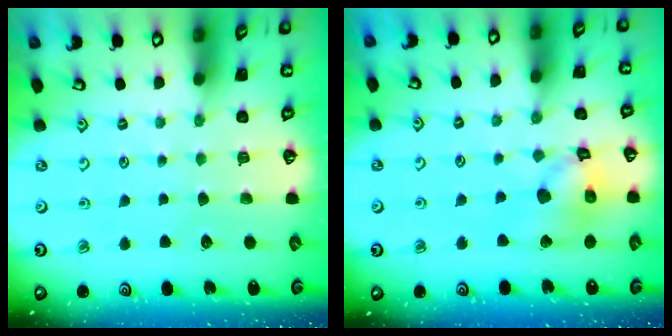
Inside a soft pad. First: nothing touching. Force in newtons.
{"total": 12.9, "press": 12.9, "slide": 1.5}